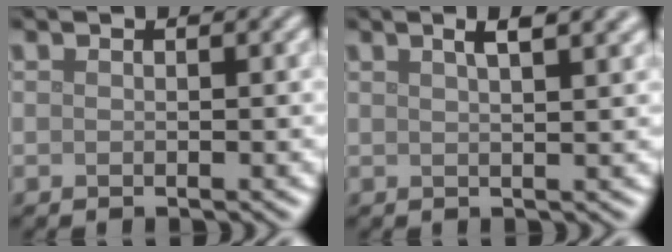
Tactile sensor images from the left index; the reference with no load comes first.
{"total": 4.4, "force": [2.5, 1.5, 3.2], "torque": [-0.019, 0.019, 0.012]}